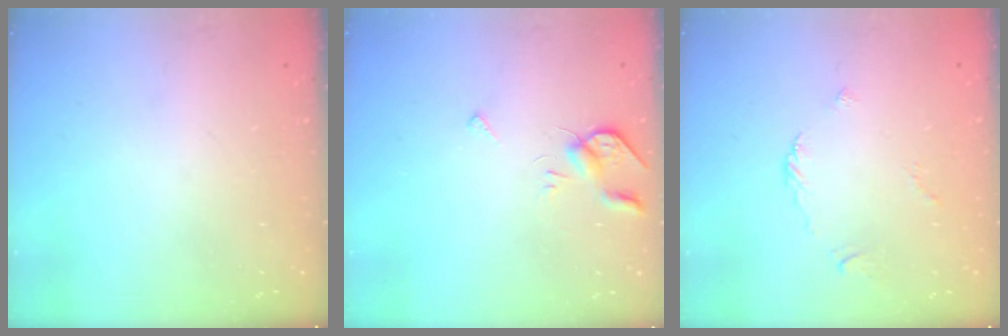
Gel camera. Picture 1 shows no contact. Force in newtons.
{"total": 5.5, "press": 5.4, "slide": 0.7}
{"total": 2.7, "press": 2.7, "slide": 0.5}